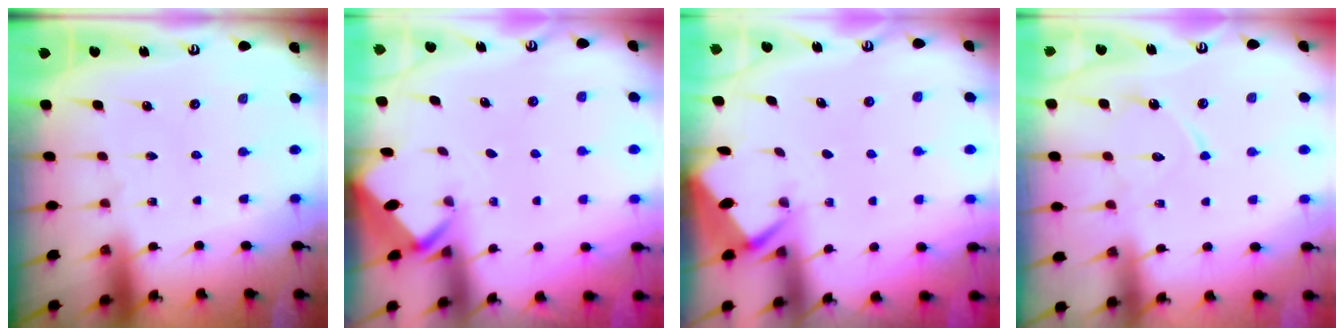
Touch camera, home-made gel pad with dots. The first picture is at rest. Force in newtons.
{"total": 2.3, "press": 2.3, "slide": 0.2}
{"total": 2.6, "press": 2.6, "slide": 0.4}
{"total": 9.6, "press": 9.6, "slide": 0.8}